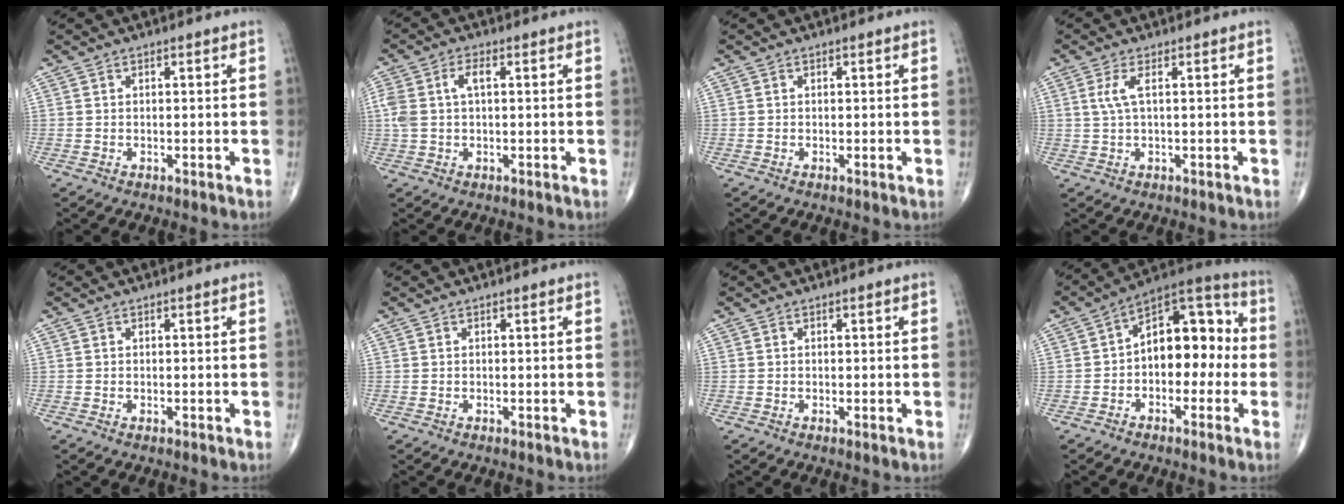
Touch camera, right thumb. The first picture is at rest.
{"total": 5.3, "force": [0.9, 2.7, 4.5], "torque": [-0.118, 0.020, 0.019]}
{"total": 0.0}
{"total": 2.8, "force": [0.7, 0.6, 2.7], "torque": [-0.078, 0.007, 0.018]}
{"total": 0.0}
{"total": 0.0}
{"total": 0.0}
{"total": 13.9, "force": [-0.7, 8.6, 11.0], "torque": [-0.120, 0.044, -0.030]}